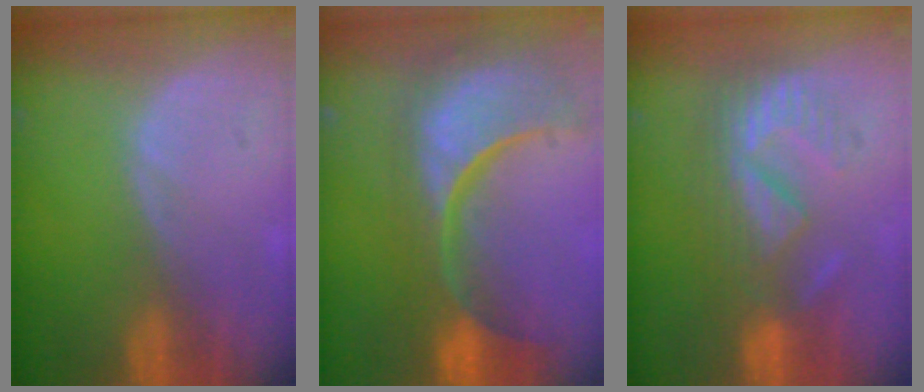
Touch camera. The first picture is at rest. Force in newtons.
{"total": 15.5, "press": 12.2, "slide": 9.6}
{"total": 9.1, "press": 8.0, "slide": 4.3}